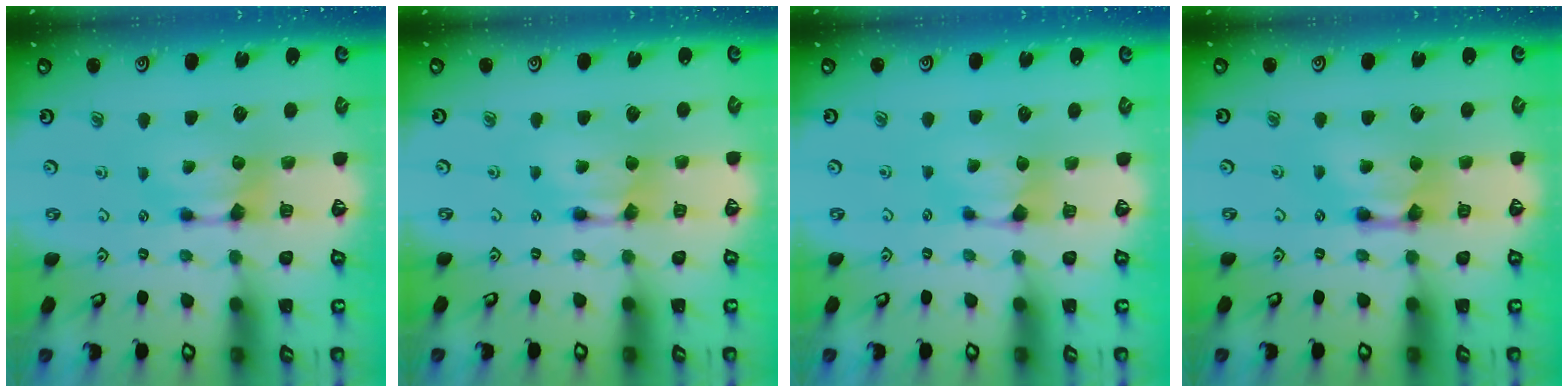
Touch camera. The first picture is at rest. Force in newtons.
{"total": 1.6, "press": 1.5, "slide": 0.1}
{"total": 0.8, "press": 0.5, "slide": 0.6}
{"total": 3.4, "press": 3.4, "slide": 0.3}